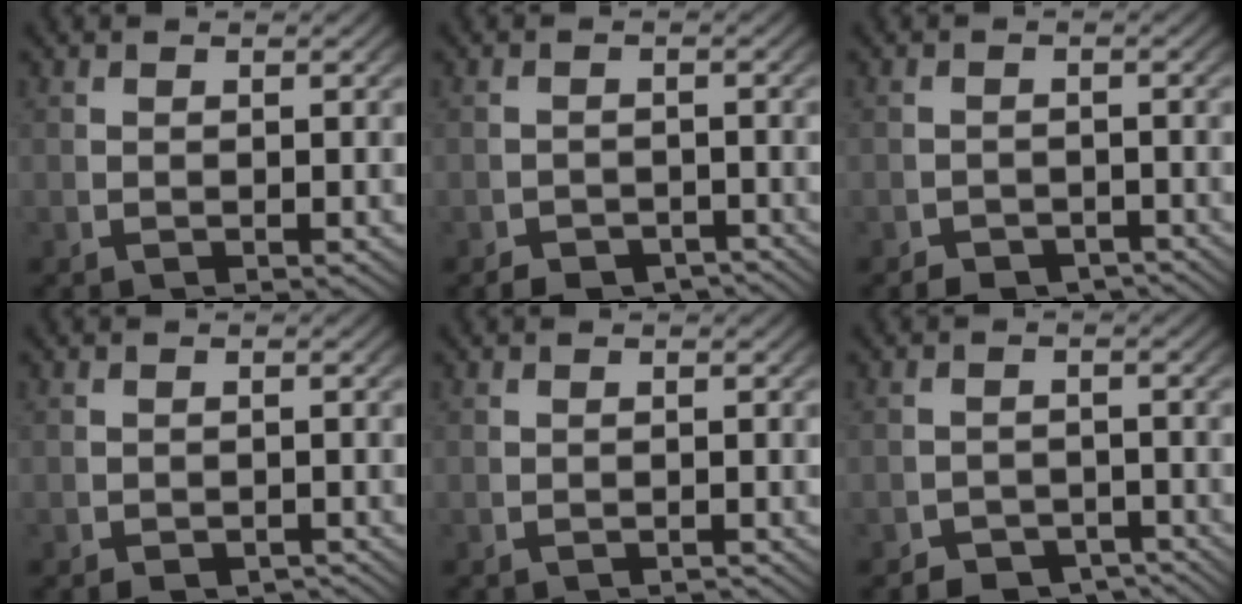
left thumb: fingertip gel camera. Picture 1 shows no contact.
{"total": 3.3, "force": [-3.0, 1.2, 0.8], "torque": [0.000, -0.017, -0.047]}
{"total": 2.6, "force": [-2.4, 0.9, 0.5], "torque": [0.003, -0.014, -0.040]}
{"total": 2.0, "force": [-1.8, 0.6, 0.4], "torque": [-0.003, -0.009, -0.027]}
{"total": 0.9, "force": [-0.9, 0.1, 0.1], "torque": [-0.001, -0.001, -0.012]}
{"total": 4.8, "force": [-4.0, 2.3, 1.4], "torque": [-0.011, -0.028, -0.060]}